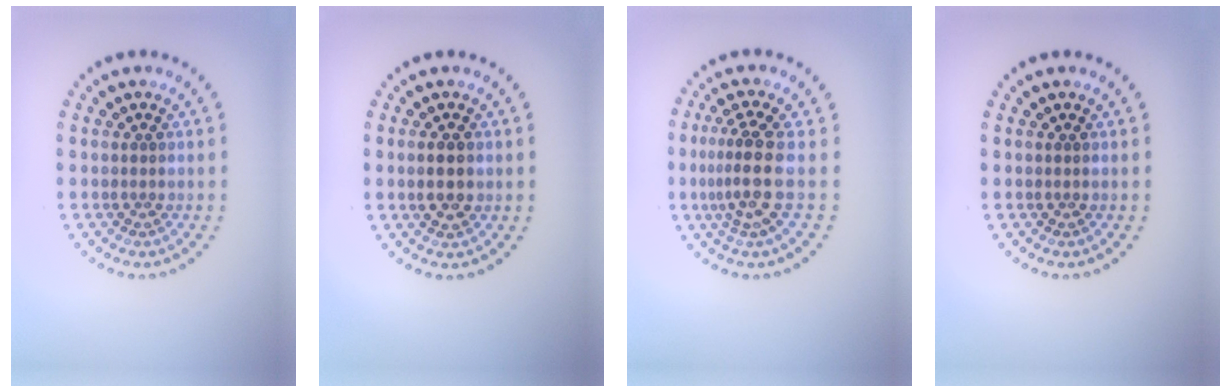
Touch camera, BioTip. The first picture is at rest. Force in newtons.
{"total": 2.3, "press": 2.3, "slide": 0.2}
{"total": 3.5, "press": 2.6, "slide": 2.4}
{"total": 0.0}